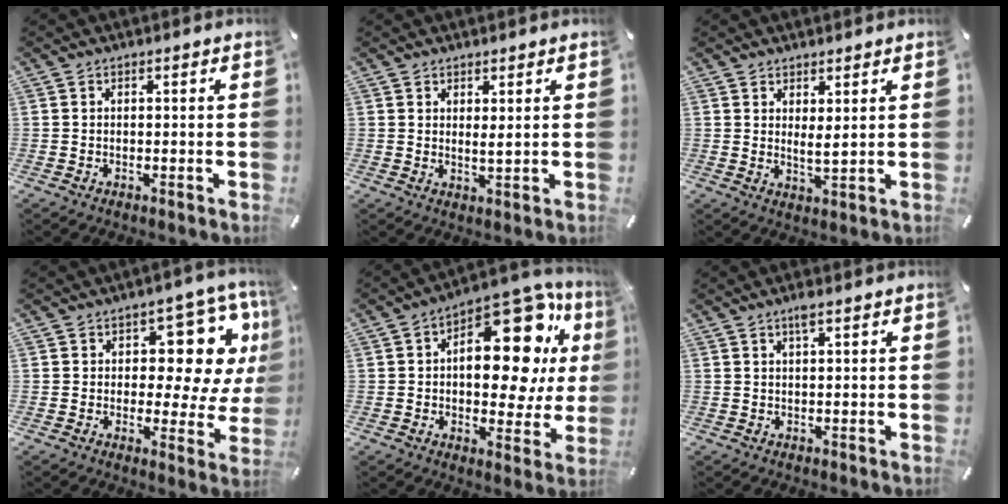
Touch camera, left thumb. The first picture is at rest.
{"total": 1.9, "force": [1.7, 0.0, 0.6], "torque": [-0.008, -0.009, 0.031]}
{"total": 2.8, "force": [2.4, 0.4, 1.4], "torque": [-0.025, -0.013, 0.042]}
{"total": 13.4, "force": [6.1, 7.4, 9.3], "torque": [-0.108, -0.060, 0.101]}
{"total": 21.3, "force": [5.9, 11.2, 17.1], "torque": [-0.218, -0.050, 0.097]}
{"total": 2.4, "force": [1.4, 0.3, 1.8], "torque": [-0.040, 0.002, 0.024]}